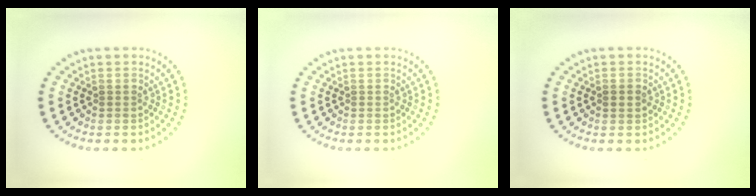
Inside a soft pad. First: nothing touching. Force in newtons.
{"total": 0.0}
{"total": 1.2, "press": 1.2, "slide": 0.2}